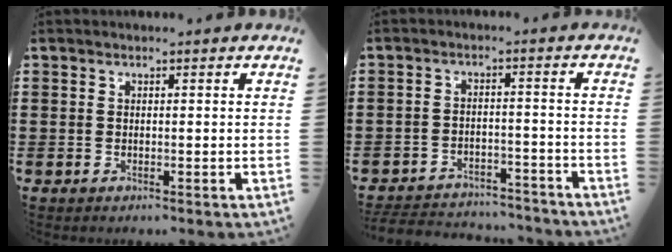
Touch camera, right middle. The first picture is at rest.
{"total": 4.1, "force": [-4.0, 0.6, 0.4], "torque": [-0.016, 0.003, -0.087]}